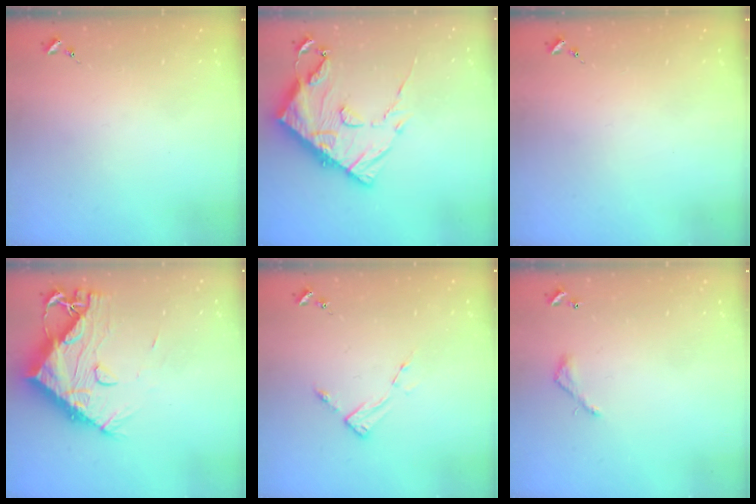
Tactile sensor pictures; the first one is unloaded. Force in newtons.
{"total": 20.8, "press": 20.7, "slide": 2.0}
{"total": 0.0}
{"total": 18.4, "press": 18.3, "slide": 1.6}
{"total": 3.6, "press": 3.5, "slide": 0.4}
{"total": 4.1, "press": 4.1, "slide": 0.3}